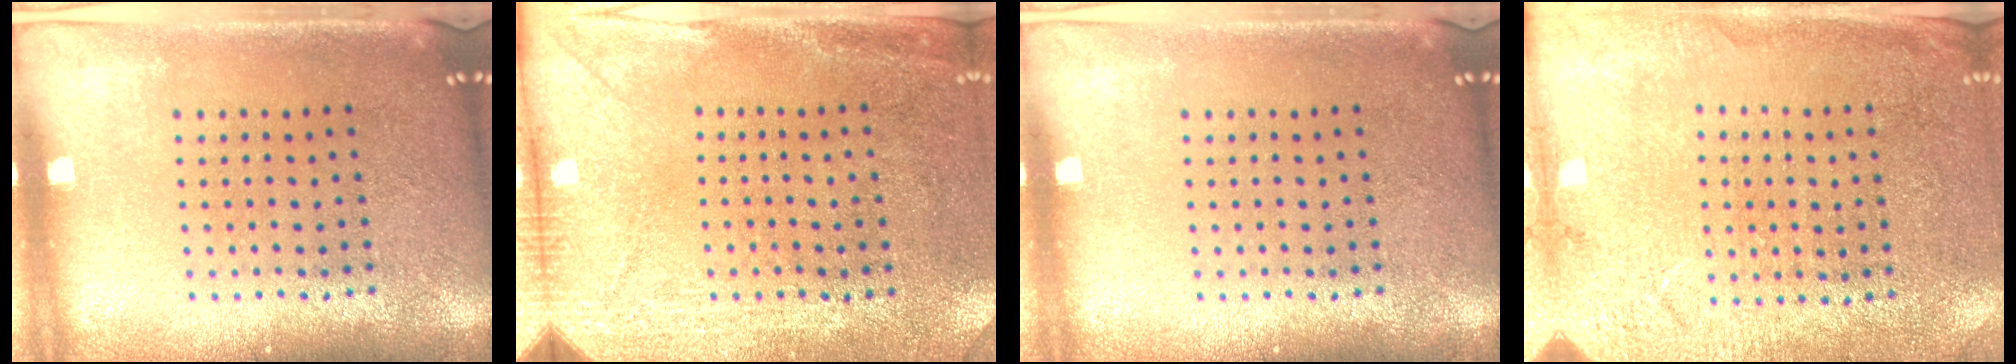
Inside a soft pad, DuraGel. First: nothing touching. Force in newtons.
{"total": 2.9, "press": 2.3, "slide": 1.8}
{"total": 0.0}
{"total": 2.7, "press": 2.6, "slide": 0.4}